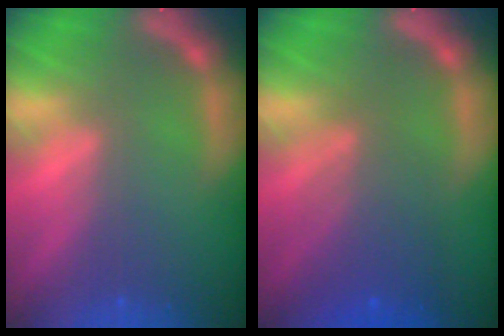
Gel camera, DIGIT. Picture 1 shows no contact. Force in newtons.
{"total": 5.1}